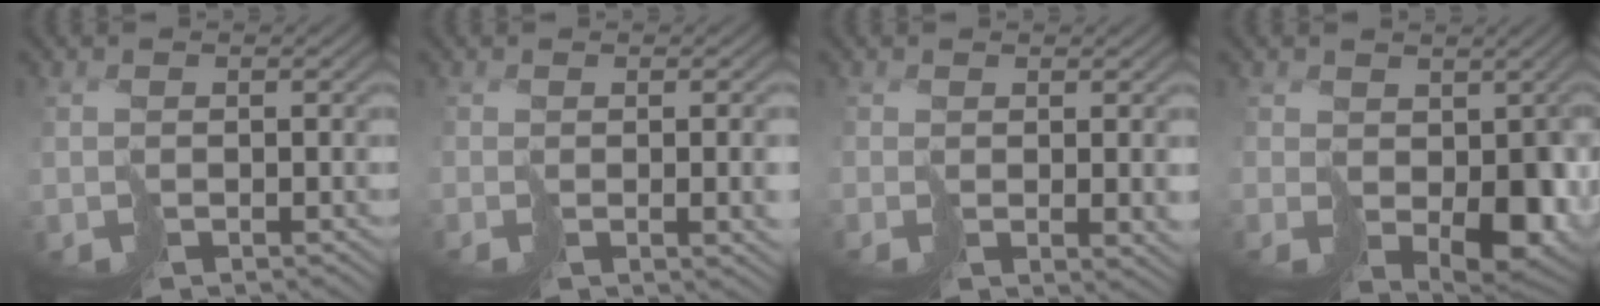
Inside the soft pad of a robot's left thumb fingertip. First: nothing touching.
{"total": 2.9, "force": [-0.5, 1.1, 2.6], "torque": [-0.031, -0.019, 0.014]}
{"total": 1.9, "force": [0.2, 1.0, 1.6], "torque": [-0.021, -0.017, 0.017]}
{"total": 5.8, "force": [0.3, 4.3, 3.8], "torque": [-0.060, -0.027, 0.014]}